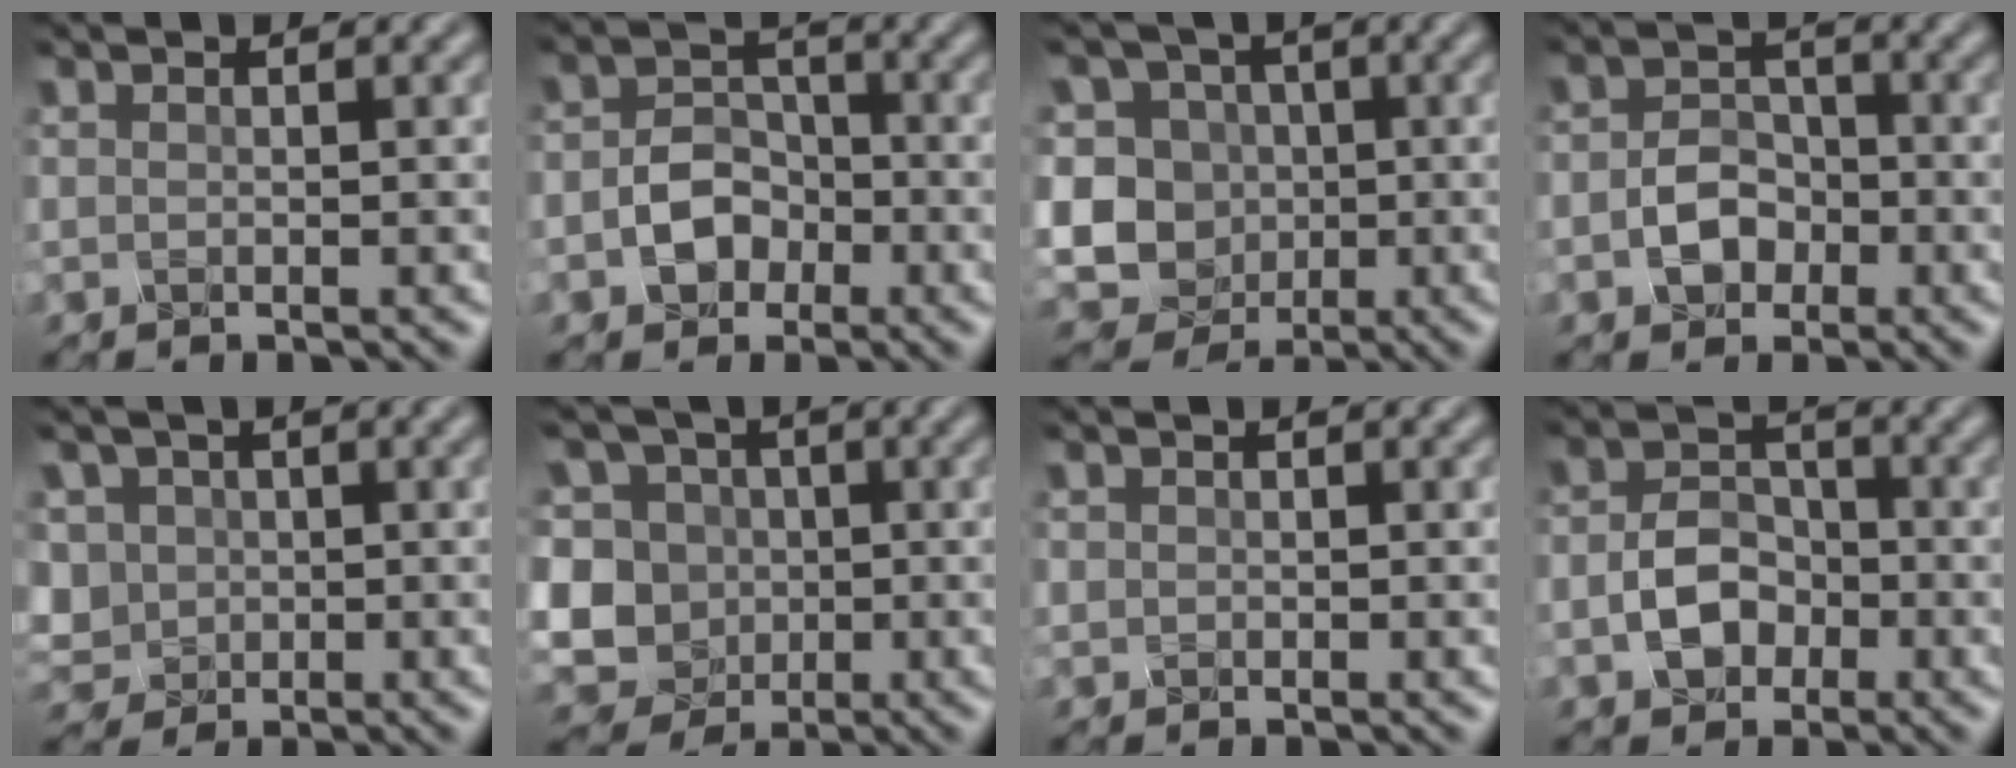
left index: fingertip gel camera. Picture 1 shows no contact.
{"total": 3.6, "force": [-1.9, 2.7, 1.5], "torque": [-0.018, 0.002, -0.031]}
{"total": 13.3, "force": [-1.3, 12.5, 4.3], "torque": [-0.102, 0.008, -0.043]}
{"total": 3.3, "force": [-1.7, 2.4, 1.4], "torque": [-0.022, 0.001, -0.031]}
{"total": 5.7, "force": [-0.1, 5.2, 2.4], "torque": [-0.063, 0.016, -0.017]}
{"total": 14.7, "force": [-0.9, 13.9, 4.7], "torque": [-0.134, 0.010, -0.038]}
{"total": 0.5, "force": [-0.2, 0.3, -0.3], "torque": [0.009, 0.000, 0.000]}
{"total": 3.9, "force": [-1.8, 2.9, 2.0], "torque": [-0.031, 0.001, -0.033]}